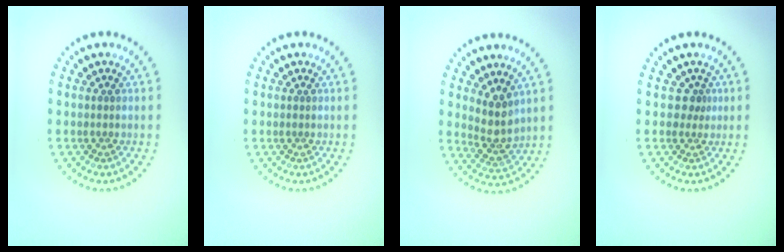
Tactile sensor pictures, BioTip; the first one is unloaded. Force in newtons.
{"total": 0.0}
{"total": 2.9, "press": 2.3, "slide": 1.7}
{"total": 1.0, "press": 0.6, "slide": 0.8}